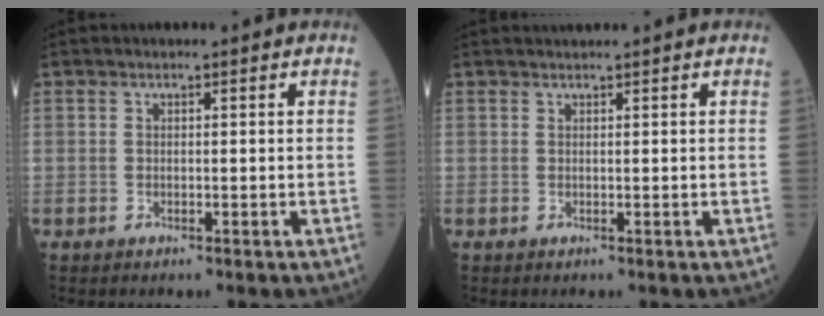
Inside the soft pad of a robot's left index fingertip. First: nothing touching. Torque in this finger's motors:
{"motor_torque": [0.35, -0.29, -0.05, 0.00]}